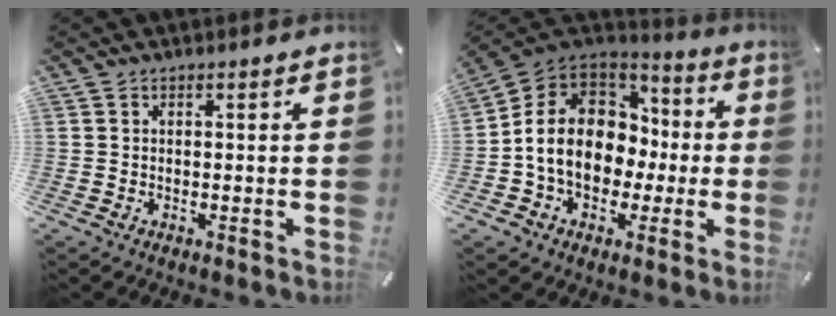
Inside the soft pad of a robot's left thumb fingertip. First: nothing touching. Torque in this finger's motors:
{"motor_torque": [2.43, 2.58, 1.67, 1.12, 0.27]}